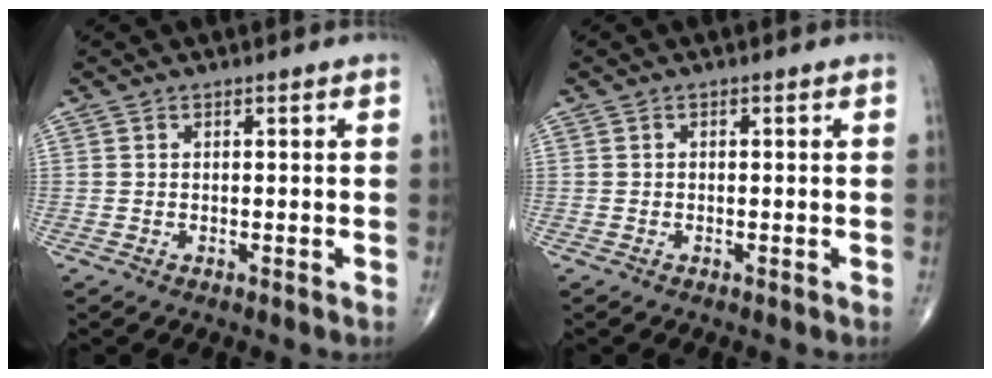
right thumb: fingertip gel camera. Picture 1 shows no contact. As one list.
[{"total": 0.0}]